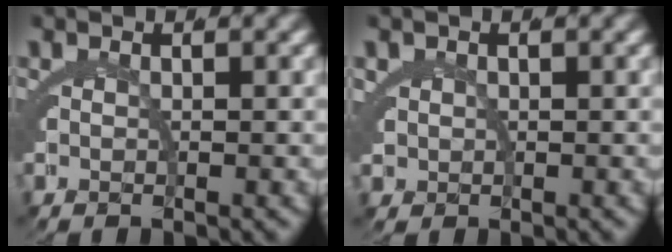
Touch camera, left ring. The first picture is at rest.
{"total": 2.0, "force": [0.3, 1.8, 0.7], "torque": [-0.029, -0.012, 0.012]}